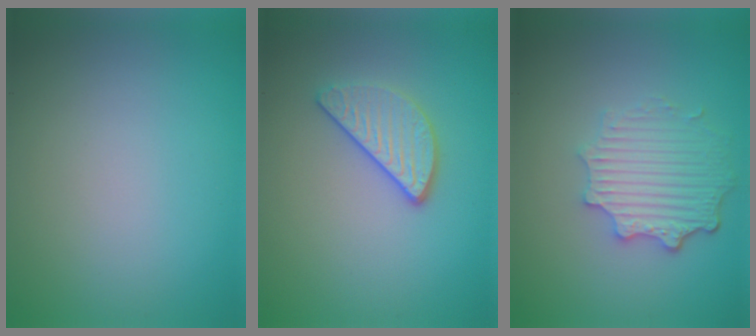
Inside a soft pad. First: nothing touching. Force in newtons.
{"total": 3.0, "press": 2.6, "slide": 1.3}
{"total": 4.5, "press": 3.6, "slide": 2.7}